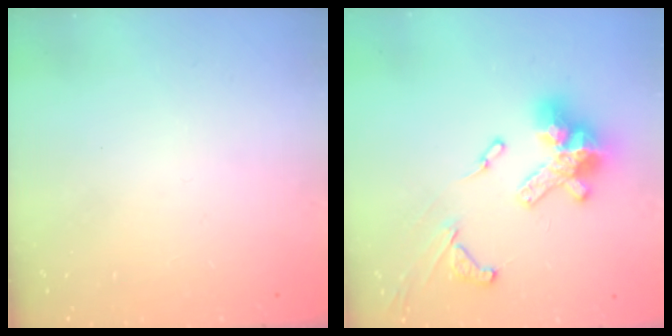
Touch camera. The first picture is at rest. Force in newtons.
{"total": 17.9, "press": 17.7, "slide": 2.1}